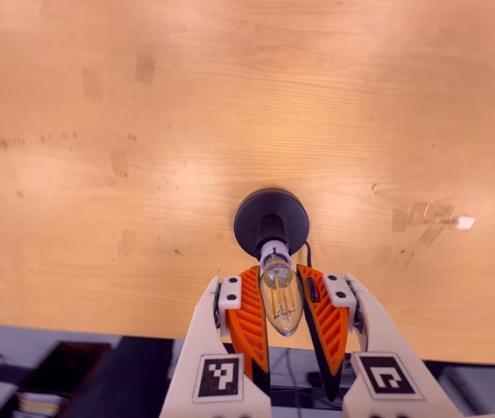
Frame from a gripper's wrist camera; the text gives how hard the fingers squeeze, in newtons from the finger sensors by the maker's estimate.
{"total": 13.3, "left": 12.0, "right": 14.6}